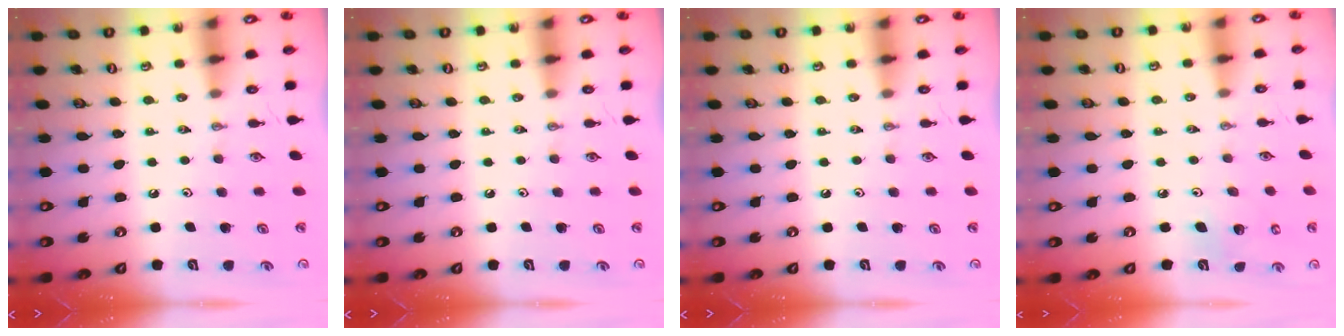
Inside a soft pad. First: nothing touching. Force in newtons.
{"total": 0.0}
{"total": 0.0}
{"total": 5.1, "press": 4.8, "slide": 1.7}